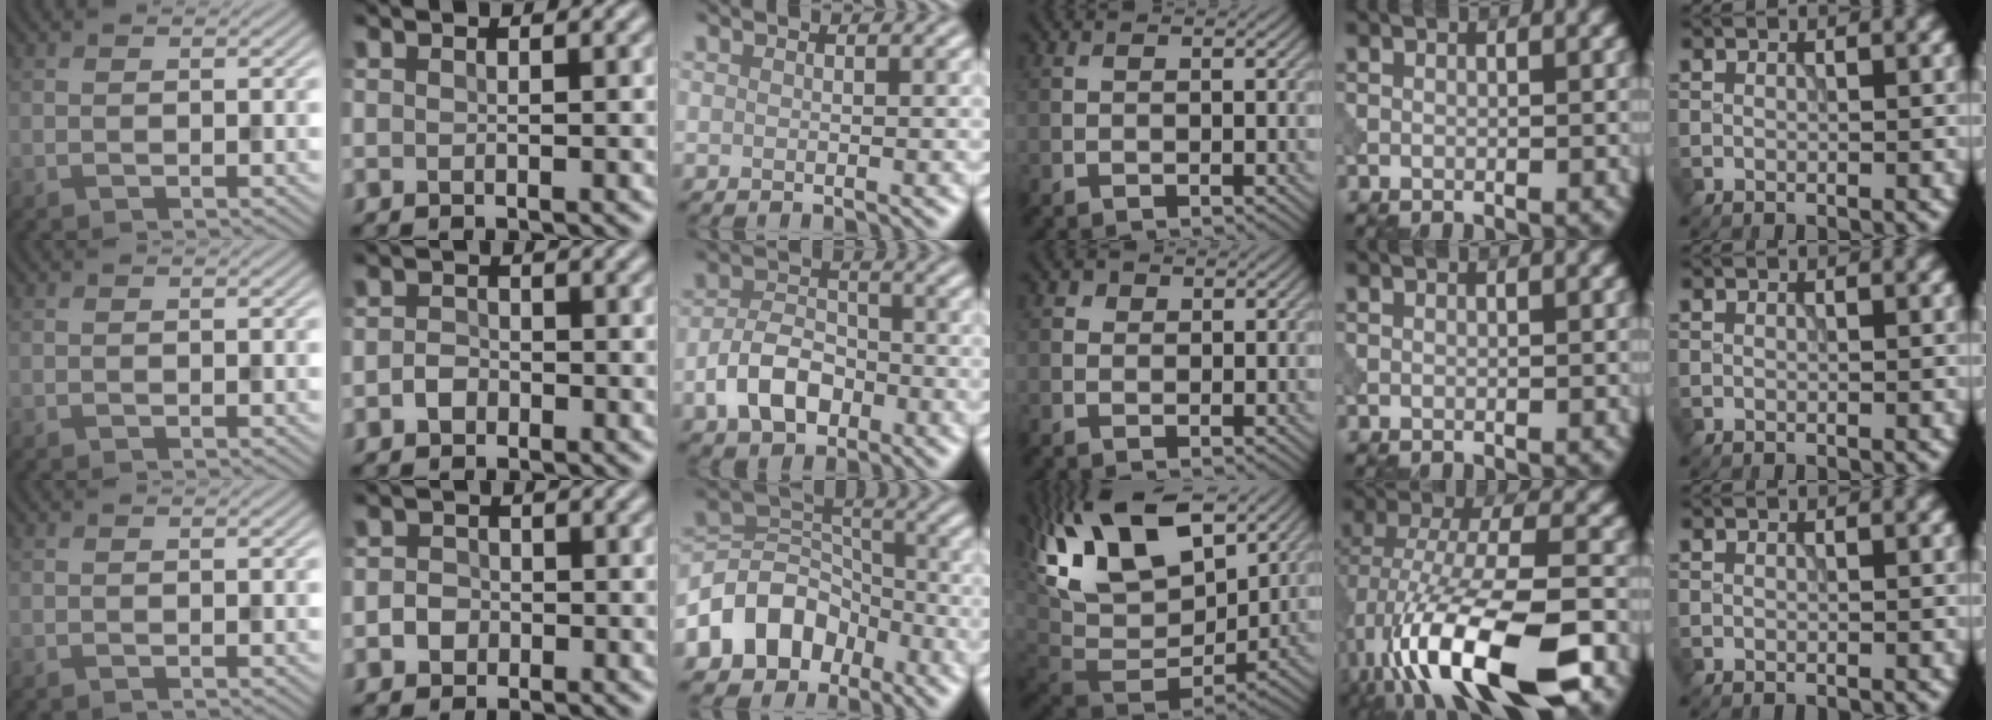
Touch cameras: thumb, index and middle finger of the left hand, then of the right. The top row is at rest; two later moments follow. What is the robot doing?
{"motion": "extract", "object": "peg toy"}